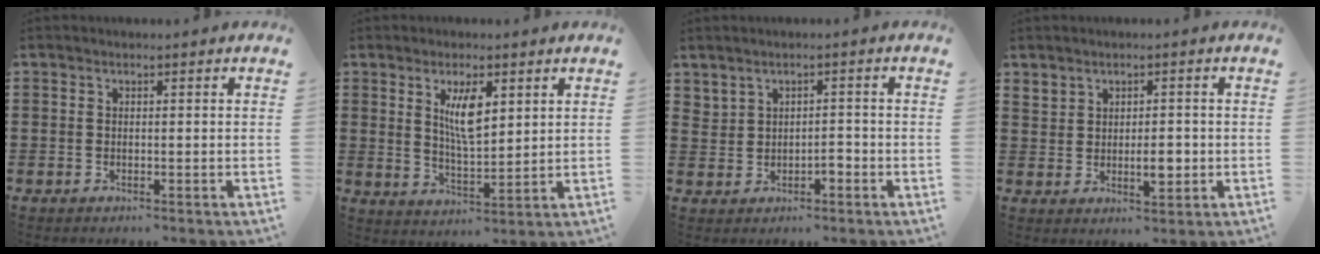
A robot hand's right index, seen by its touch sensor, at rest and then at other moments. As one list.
[{"total": 6.1, "force": [2.5, 2.0, 5.2], "torque": [-0.102, 0.002, 0.040]}, {"total": 1.8, "force": [0.0, 1.2, 1.4], "torque": [-0.030, 0.004, -0.001]}, {"total": 3.6, "force": [0.3, 2.0, 3.0], "torque": [-0.049, 0.000, 0.004]}]